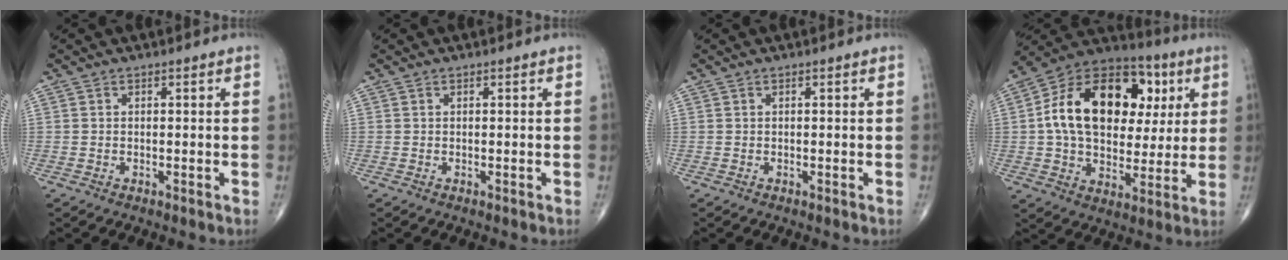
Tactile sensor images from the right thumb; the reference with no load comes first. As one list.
[{"total": 0.0}, {"total": 0.0}, {"total": 24.2, "force": [5.0, 15.9, 17.6], "torque": [-0.266, 0.013, 0.075]}]